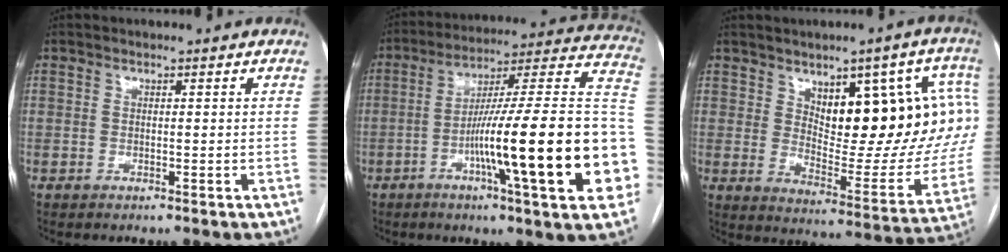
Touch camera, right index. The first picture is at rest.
{"total": 28.3, "force": [-6.9, 1.6, 27.4], "torque": [-0.312, 0.006, -0.112]}
{"total": 20.2, "force": [5.8, 8.1, 17.6], "torque": [-0.215, 0.006, 0.089]}